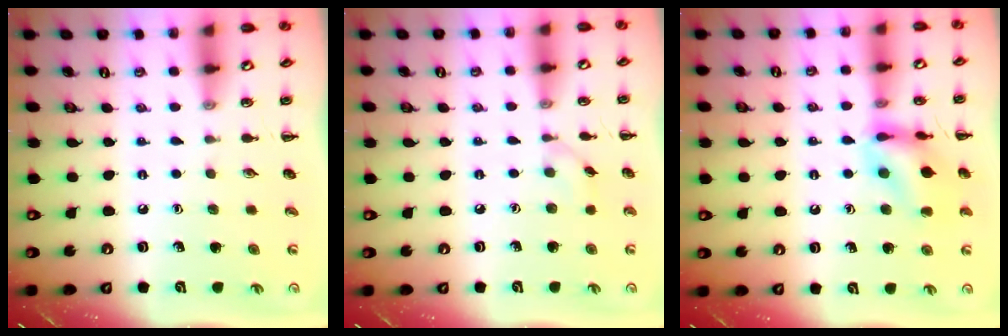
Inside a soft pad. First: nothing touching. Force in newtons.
{"total": 3.2, "press": 2.9, "slide": 1.4}
{"total": 14.2, "press": 14.1, "slide": 1.4}